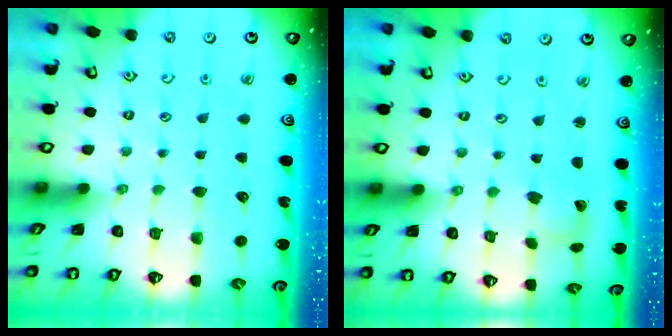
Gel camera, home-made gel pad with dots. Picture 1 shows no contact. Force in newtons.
{"total": 2.7, "press": 2.7, "slide": 0.2}